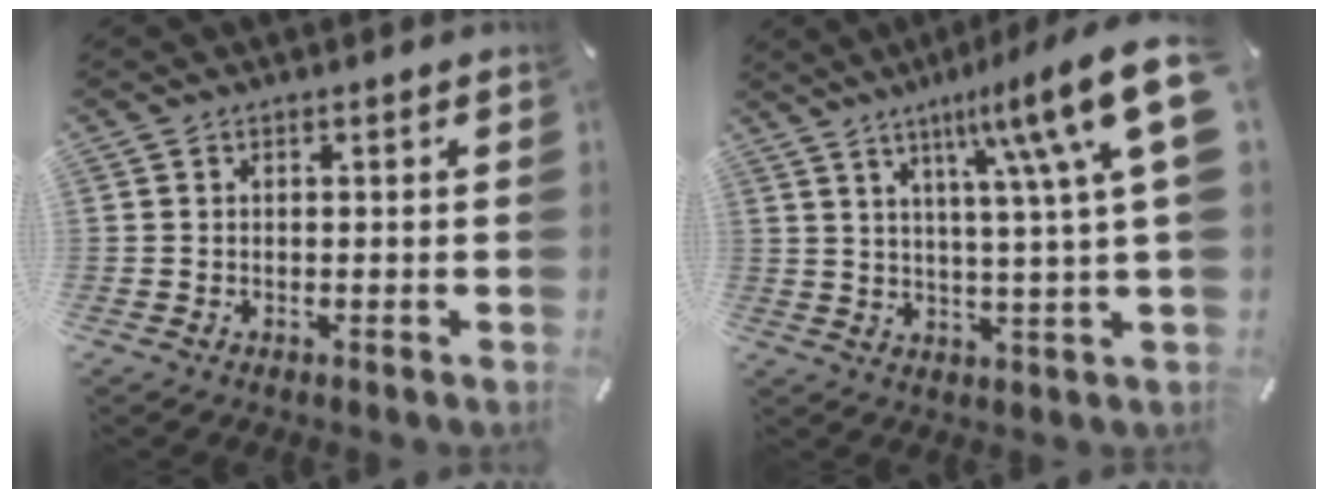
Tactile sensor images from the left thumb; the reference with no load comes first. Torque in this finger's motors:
{"motor_torque": [2.29, 2.29, 1.29, -1.31, 0.55]}